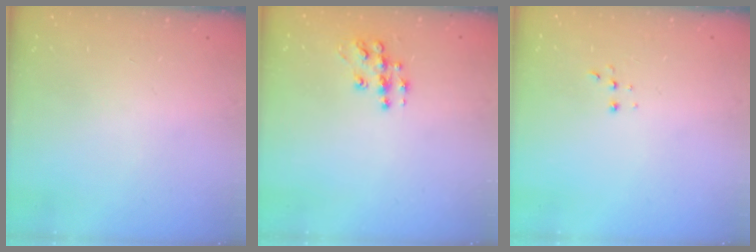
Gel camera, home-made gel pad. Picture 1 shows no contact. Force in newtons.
{"total": 9.4, "press": 9.4, "slide": 0.5}
{"total": 2.2, "press": 2.2, "slide": 0.5}